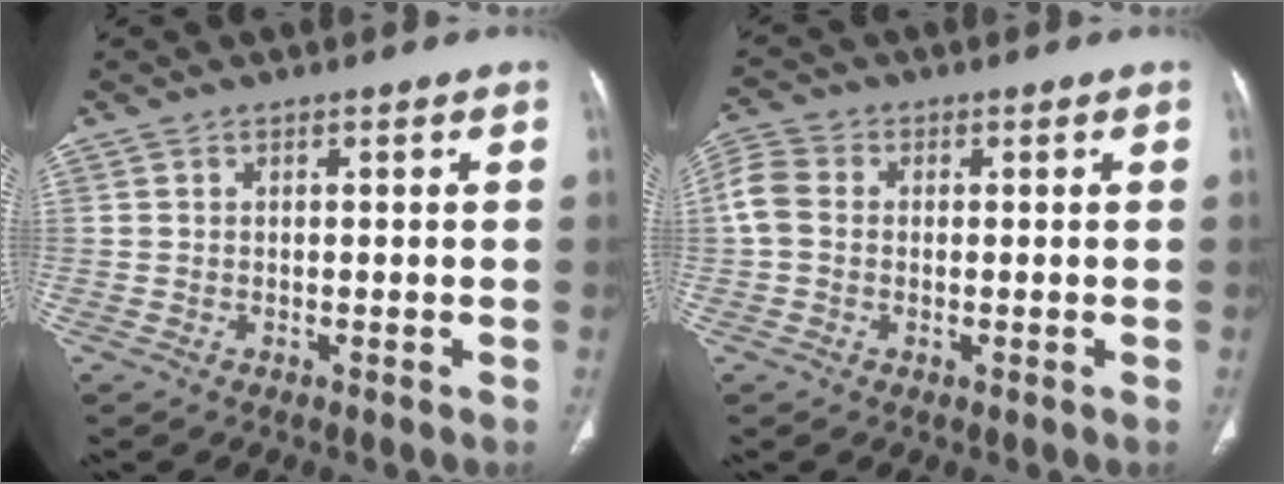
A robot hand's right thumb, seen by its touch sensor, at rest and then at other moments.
{"total": 5.7, "force": [0.3, 4.5, 3.5], "torque": [-0.081, 0.016, -0.003]}